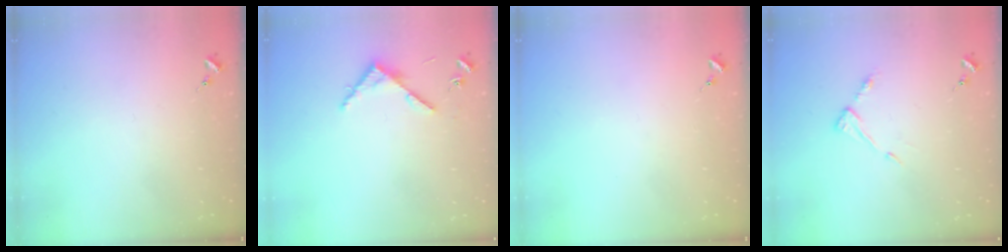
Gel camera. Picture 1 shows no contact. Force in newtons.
{"total": 4.2, "press": 4.2, "slide": 0.4}
{"total": 0.0}
{"total": 5.6, "press": 5.6, "slide": 0.3}